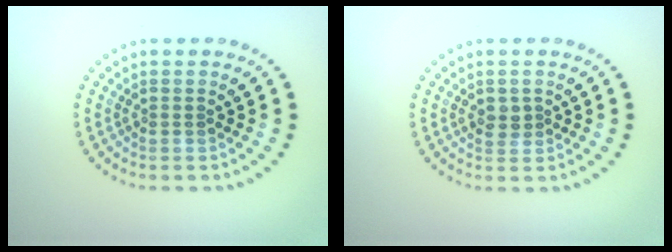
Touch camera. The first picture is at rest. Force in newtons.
{"total": 1.4, "press": 1.4, "slide": 0.2}